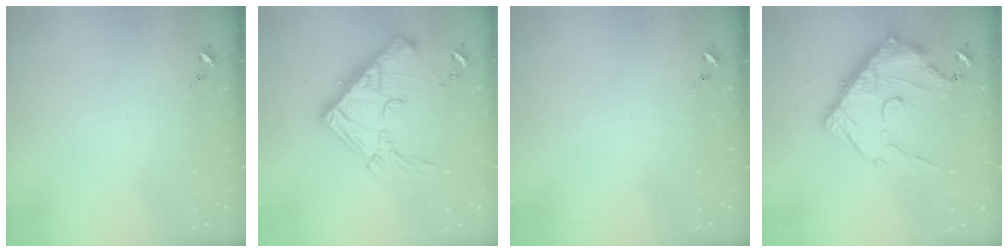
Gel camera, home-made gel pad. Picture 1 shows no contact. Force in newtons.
{"total": 20.5, "press": 20.3, "slide": 2.3}
{"total": 0.0}
{"total": 17.5, "press": 17.5, "slide": 1.6}